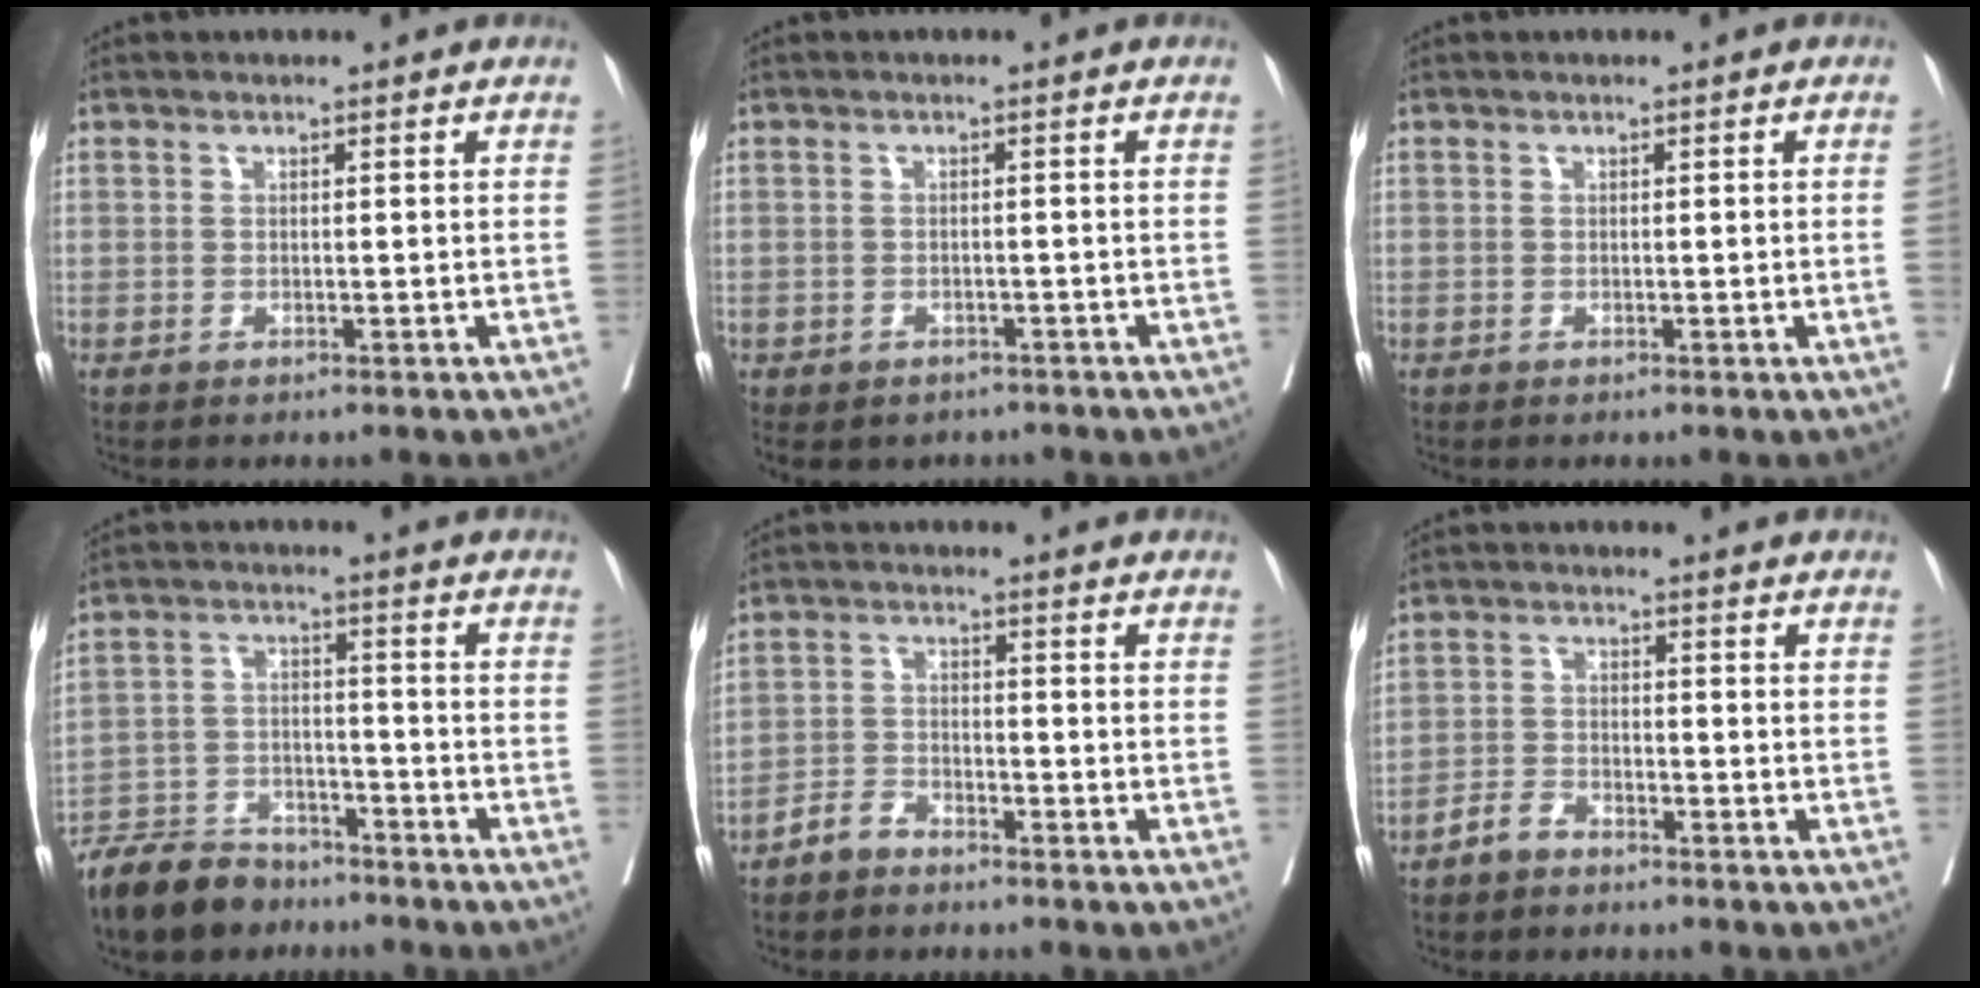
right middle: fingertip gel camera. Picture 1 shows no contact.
{"total": 5.7, "force": [-4.3, 3.5, 1.3], "torque": [-0.013, 0.009, -0.054]}
{"total": 1.1, "force": [-0.1, -0.5, 1.0], "torque": [-0.010, -0.001, 0.000]}
{"total": 9.4, "force": [-8.3, 3.9, 2.3], "torque": [-0.045, 0.002, -0.152]}
{"total": 3.1, "force": [-2.8, 1.2, 0.5], "torque": [-0.008, 0.003, -0.056]}
{"total": 2.9, "force": [-2.6, 1.2, 0.8], "torque": [-0.015, 0.004, -0.050]}